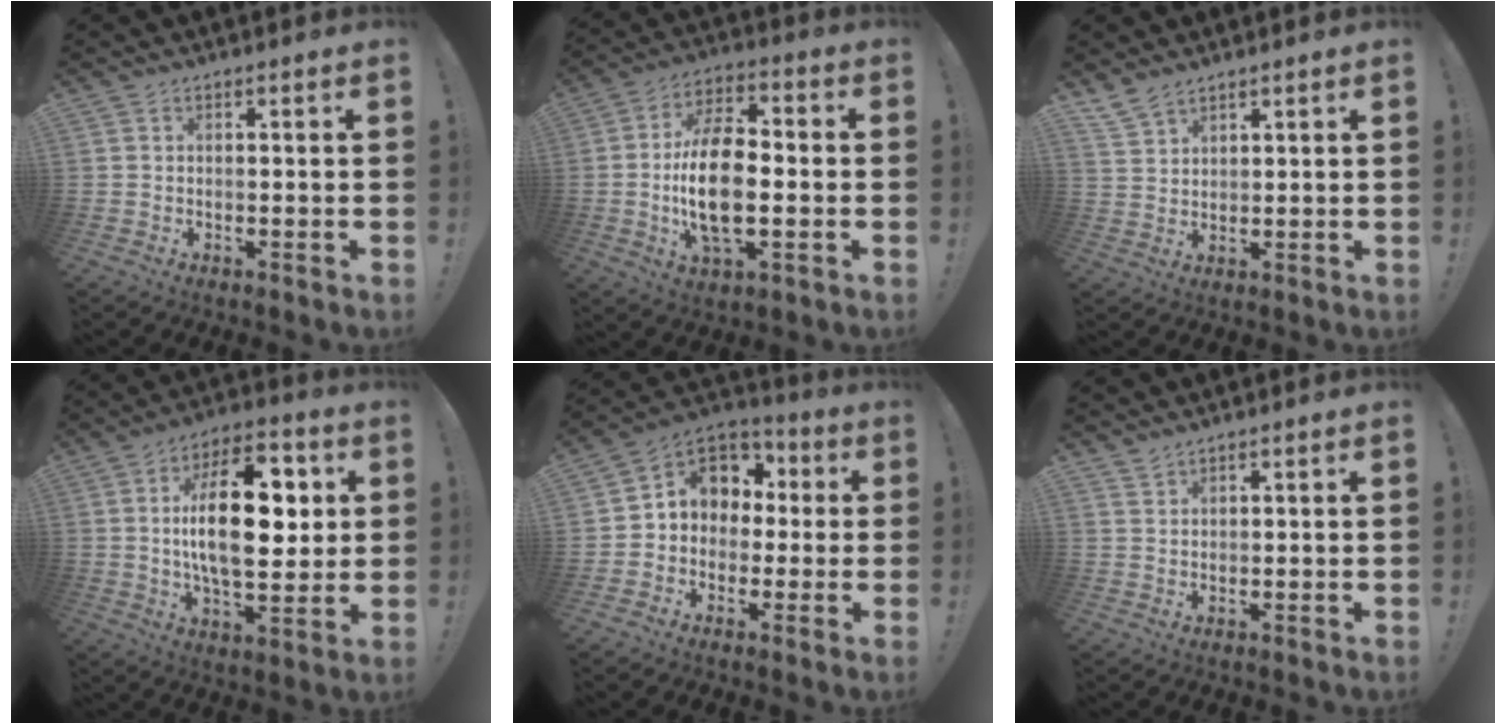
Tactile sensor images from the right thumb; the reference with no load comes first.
{"total": 16.5, "force": [-2.0, 8.6, 14.0], "torque": [-0.269, -0.001, -0.042]}
{"total": 5.0, "force": [4.2, 2.0, 1.8], "torque": [-0.036, -0.022, 0.082]}
{"total": 21.7, "force": [3.2, 10.7, 18.6], "torque": [-0.301, 0.002, 0.044]}
{"total": 9.5, "force": [1.5, 8.5, 3.8], "torque": [-0.045, -0.003, 0.035]}
{"total": 1.6, "force": [1.5, 0.2, 0.4], "torque": [-0.009, -0.007, 0.028]}